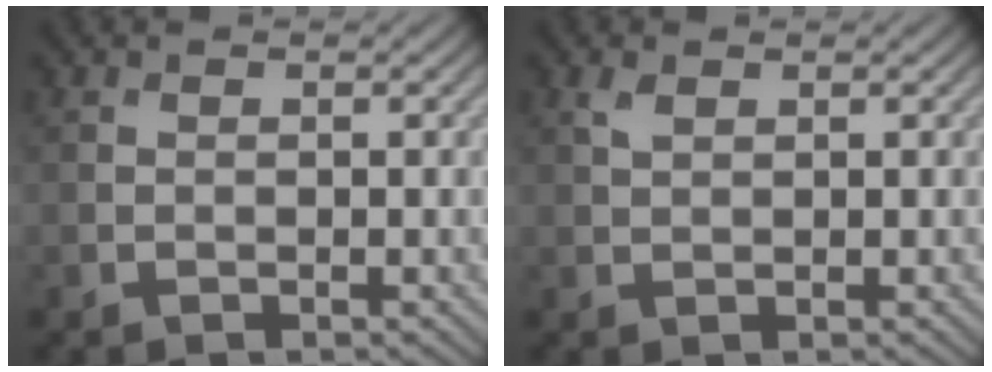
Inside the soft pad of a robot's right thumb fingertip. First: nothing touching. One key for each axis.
{"total": 1.3, "fx": 0.7, "fy": 0.6, "fz": 0.8, "tx": -0.025, "ty": 0.002, "tz": 0.016}